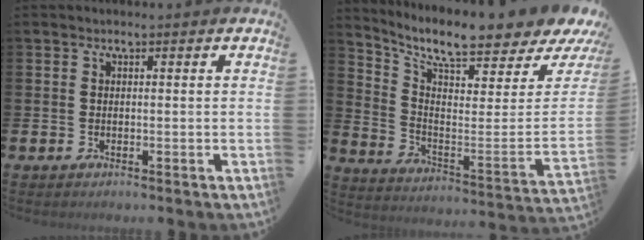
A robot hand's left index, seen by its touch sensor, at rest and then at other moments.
{"total": 8.5, "force": [7.4, 1.6, 3.8], "torque": [-0.083, -0.084, 0.120]}